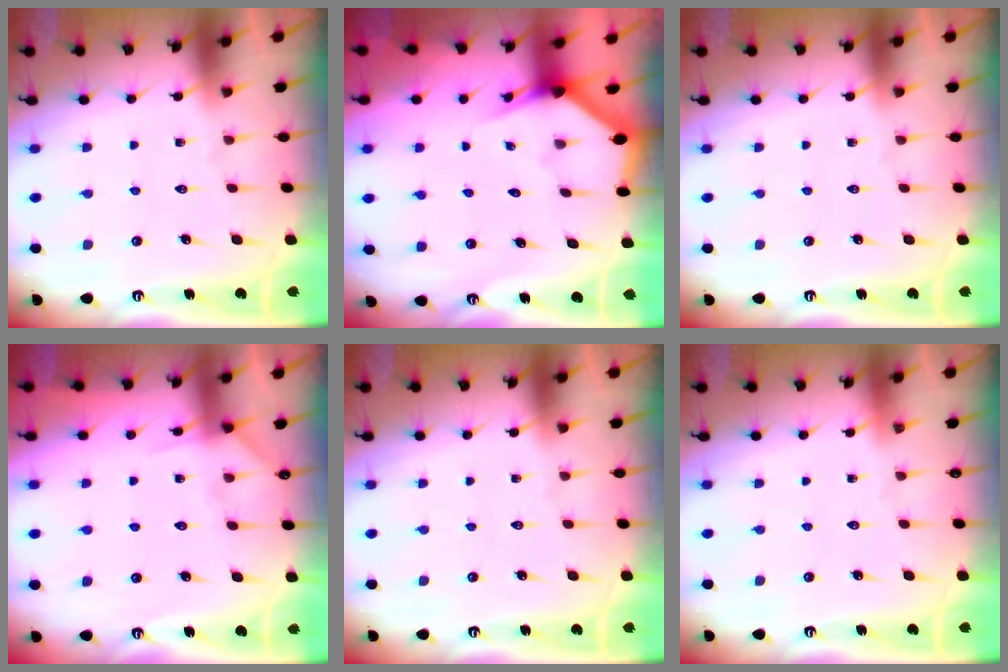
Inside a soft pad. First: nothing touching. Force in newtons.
{"total": 2.9, "press": 2.9, "slide": 0.1}
{"total": 0.0}
{"total": 5.2, "press": 5.1, "slide": 0.8}
{"total": 0.0}
{"total": 0.0}